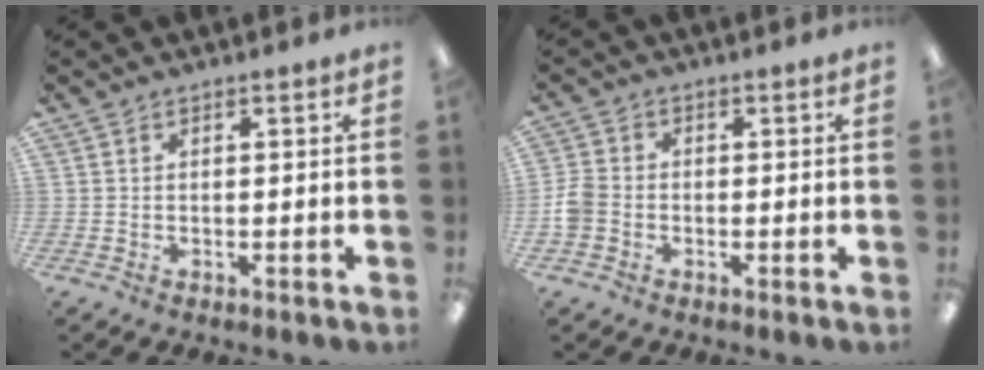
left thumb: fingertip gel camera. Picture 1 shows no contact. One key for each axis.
{"total": 4.3, "fx": -1.2, "fy": 3.6, "fz": 2.1, "tx": -0.039, "ty": 0.011, "tz": -0.020}